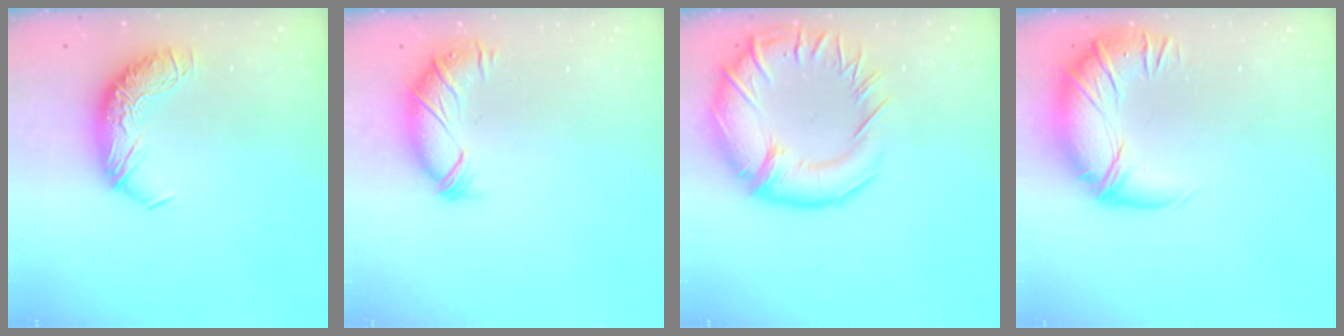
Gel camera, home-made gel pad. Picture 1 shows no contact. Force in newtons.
{"total": 5.0, "press": 4.9, "slide": 1.0}
{"total": 9.5, "press": 9.1, "slide": 3.0}
{"total": 2.8, "press": 1.3, "slide": 2.5}